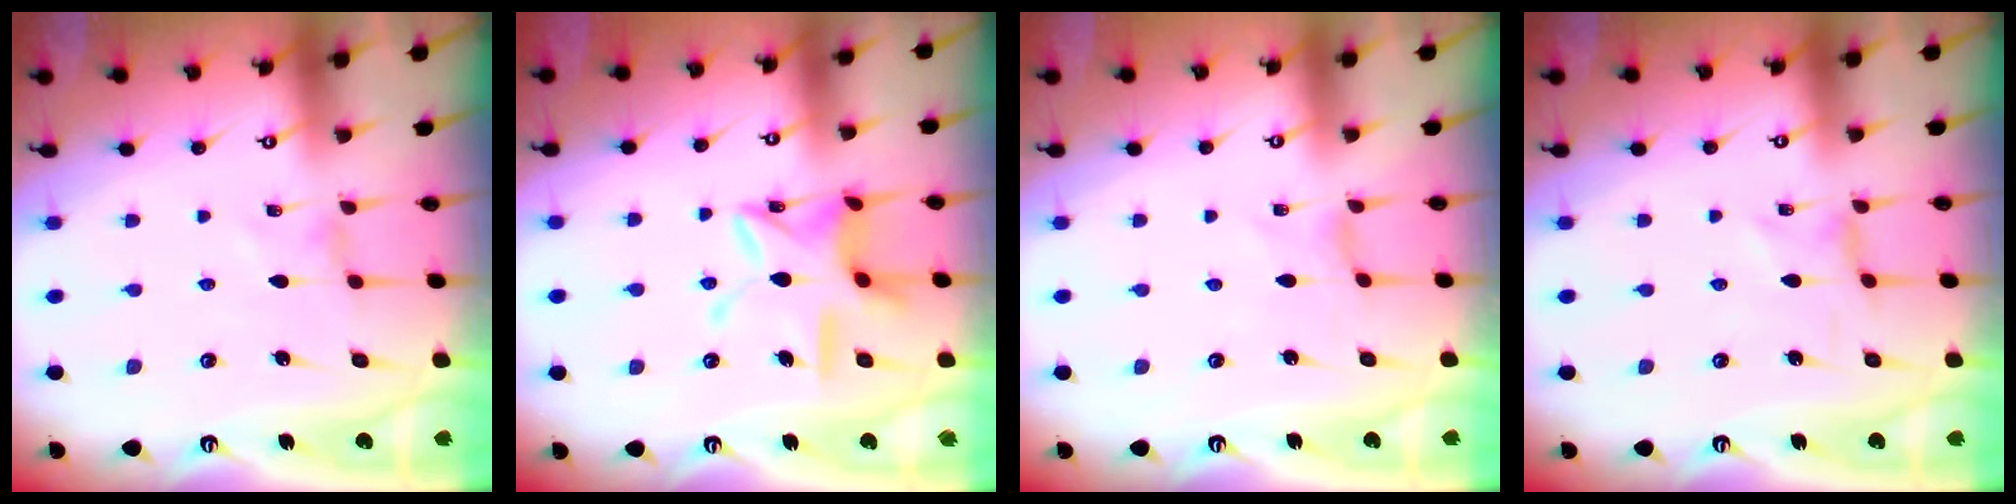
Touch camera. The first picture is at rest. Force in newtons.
{"total": 12.9, "press": 12.8, "slide": 0.9}
{"total": 0.0}
{"total": 0.0}